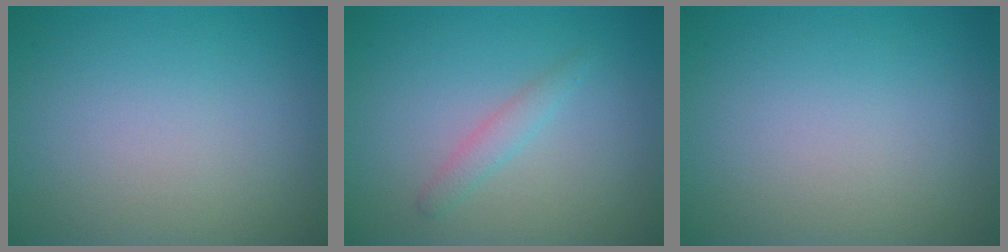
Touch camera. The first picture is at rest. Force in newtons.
{"total": 1.4, "press": 1.4, "slide": 0.0}
{"total": 0.0}